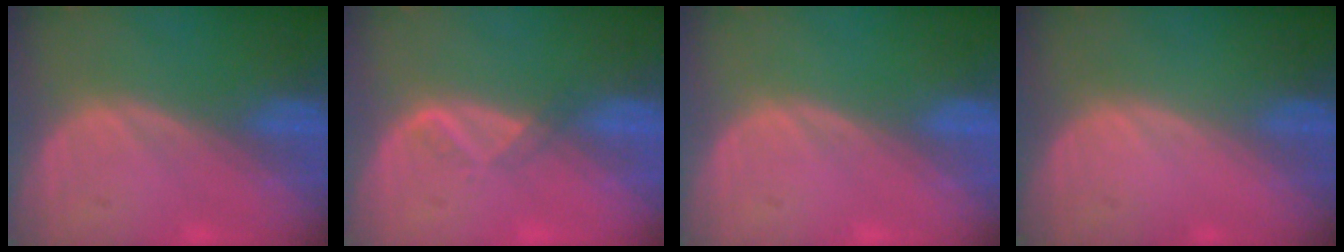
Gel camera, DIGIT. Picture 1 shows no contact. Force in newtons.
{"total": 1.6, "press": 1.5, "slide": 0.7}
{"total": 0.0}
{"total": 0.0}